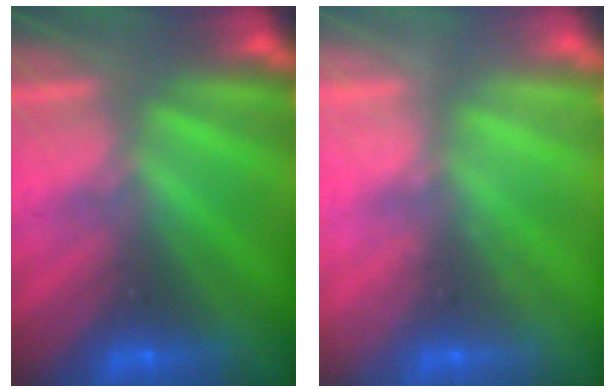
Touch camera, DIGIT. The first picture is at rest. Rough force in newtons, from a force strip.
{"total": 2.2}